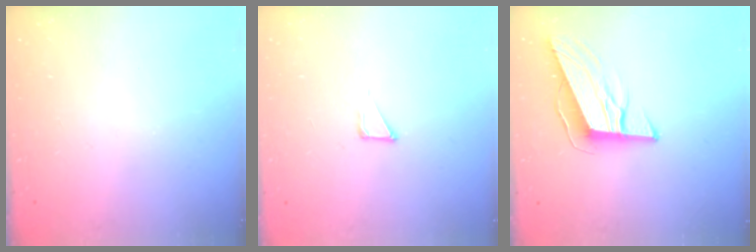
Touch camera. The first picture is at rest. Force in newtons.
{"total": 2.7, "press": 2.7, "slide": 0.3}
{"total": 10.8, "press": 10.3, "slide": 3.1}